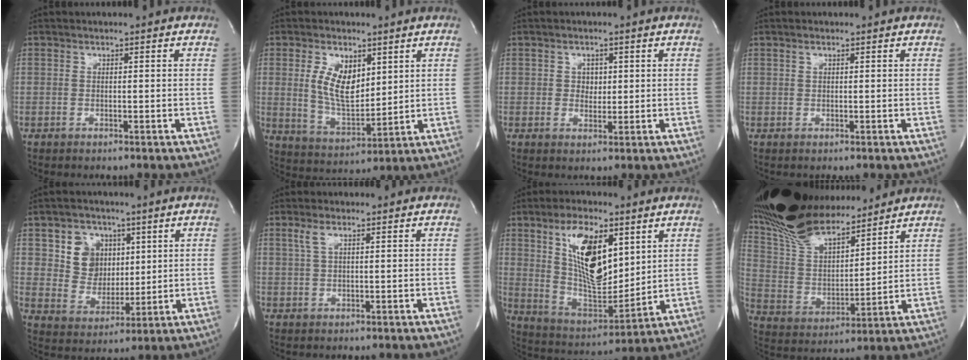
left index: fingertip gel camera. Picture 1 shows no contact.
{"total": 8.8, "force": [2.8, 4.5, 7.0], "torque": [-0.140, -0.003, 0.061]}
{"total": 2.4, "force": [0.4, 2.0, 1.3], "torque": [-0.018, -0.004, 0.006]}
{"total": 0.7, "force": [0.3, 0.5, 0.5], "torque": [-0.008, -0.003, 0.004]}
{"total": 8.0, "force": [3.2, 6.9, 2.6], "torque": [-0.055, 0.014, 0.066]}
{"total": 2.1, "force": [0.9, 0.7, 1.8], "torque": [-0.047, 0.006, 0.024]}
{"total": 14.3, "force": [5.8, 5.5, 11.8], "torque": [-0.222, -0.004, 0.110]}
{"total": 20.9, "force": [17.9, 5.8, 9.3], "torque": [-0.192, 0.011, 0.333]}